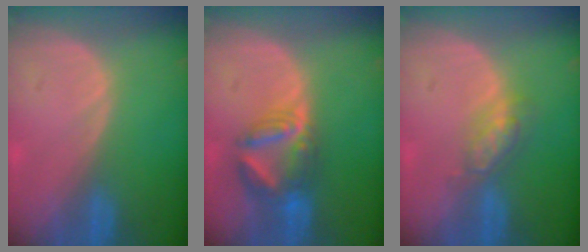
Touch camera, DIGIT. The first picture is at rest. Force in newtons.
{"total": 6.6, "press": 6.4, "slide": 1.5}
{"total": 4.7, "press": 4.1, "slide": 2.2}